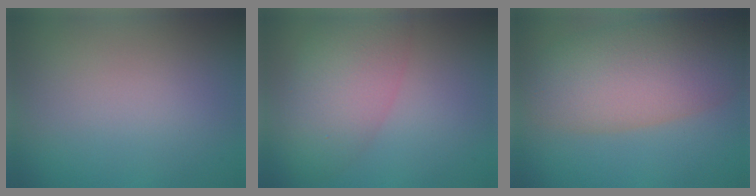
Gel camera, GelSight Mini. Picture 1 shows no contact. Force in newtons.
{"total": 6.0, "press": 6.0, "slide": 0.1}
{"total": 9.2, "press": 9.1, "slide": 0.7}